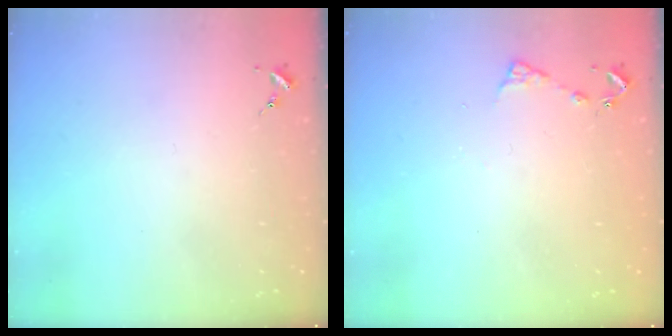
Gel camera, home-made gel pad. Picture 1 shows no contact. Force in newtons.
{"total": 5.3, "press": 5.3, "slide": 0.6}